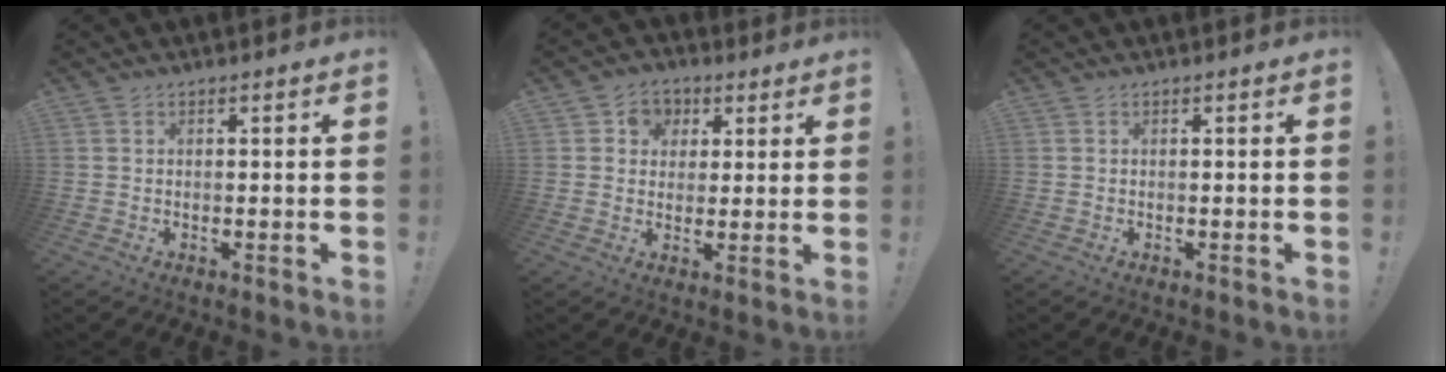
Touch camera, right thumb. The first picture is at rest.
{"total": 6.2, "force": [1.1, 5.9, 1.3], "torque": [-0.016, 0.000, 0.025]}
{"total": 0.0}